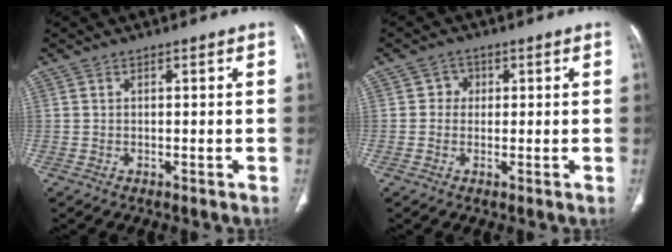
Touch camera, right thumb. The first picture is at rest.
{"total": 2.4, "force": [0.4, 2.2, 0.6], "torque": [0.009, 0.005, -0.001]}